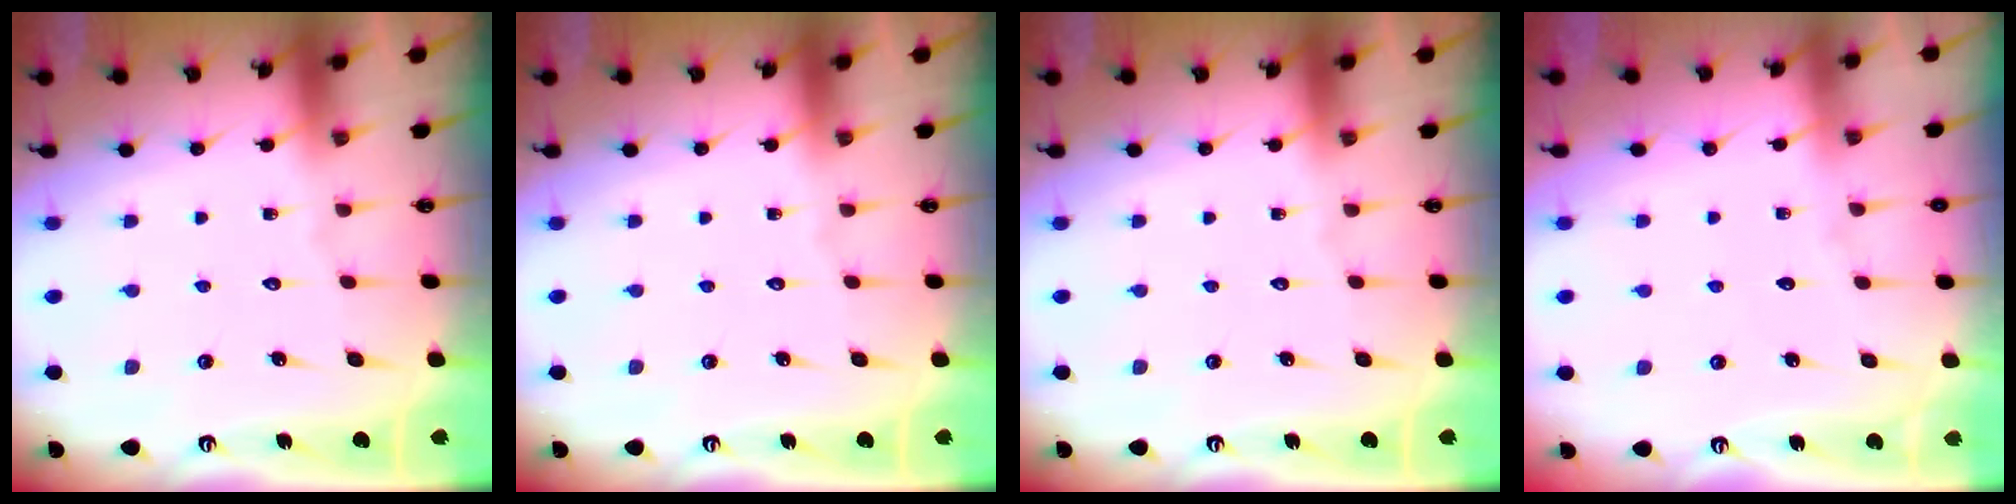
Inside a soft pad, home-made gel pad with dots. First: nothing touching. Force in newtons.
{"total": 0.0}
{"total": 0.0}
{"total": 2.8, "press": 2.7, "slide": 0.4}